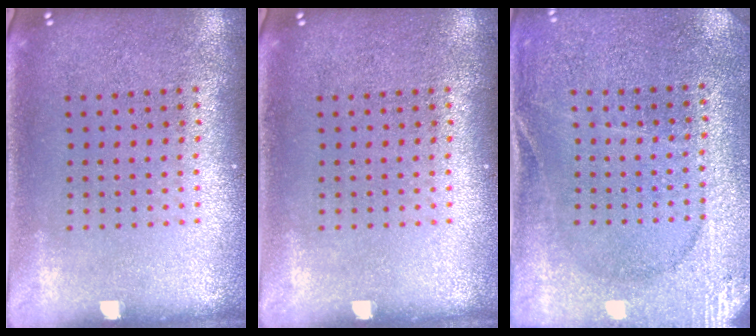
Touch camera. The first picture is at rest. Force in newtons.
{"total": 0.0}
{"total": 2.7, "press": 2.7, "slide": 0.2}